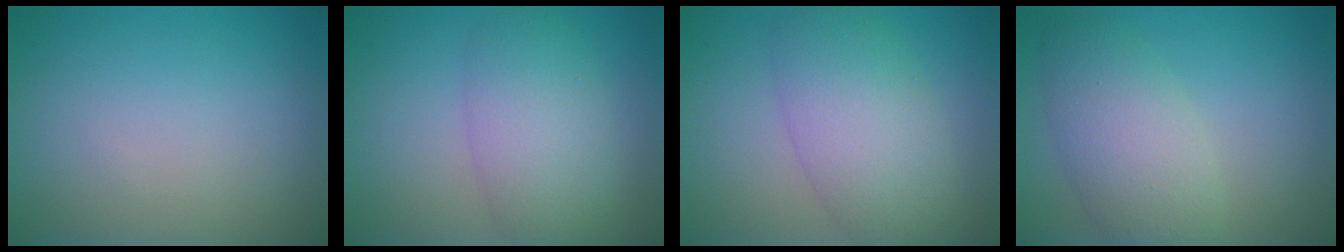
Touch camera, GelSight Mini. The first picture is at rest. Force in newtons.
{"total": 5.6, "press": 5.6, "slide": 0.1}
{"total": 6.4, "press": 6.4, "slide": 0.3}
{"total": 5.3, "press": 5.3, "slide": 0.3}